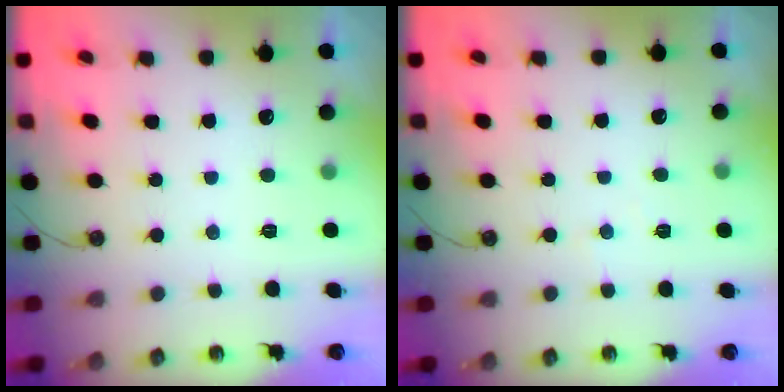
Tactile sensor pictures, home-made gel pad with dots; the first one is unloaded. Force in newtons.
{"total": 2.1, "press": 2.1, "slide": 0.4}